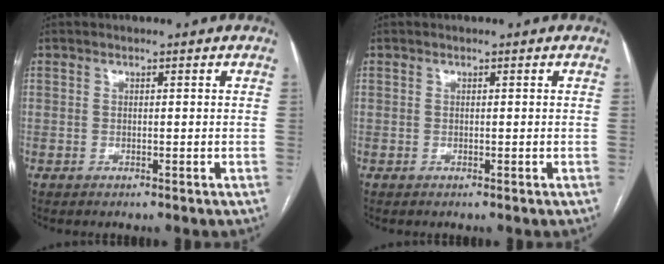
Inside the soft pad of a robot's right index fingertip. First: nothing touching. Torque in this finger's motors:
{"motor_torque": [0.05, 0.04, 0.01, 0.00]}